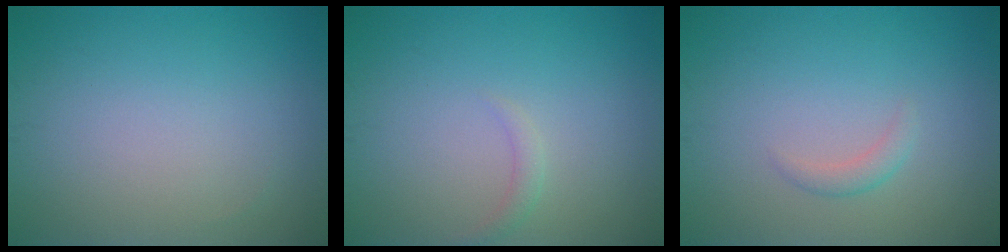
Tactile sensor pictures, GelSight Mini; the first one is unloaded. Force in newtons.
{"total": 0.9, "press": 0.9, "slide": 0.1}
{"total": 1.1, "press": 1.1, "slide": 0.1}